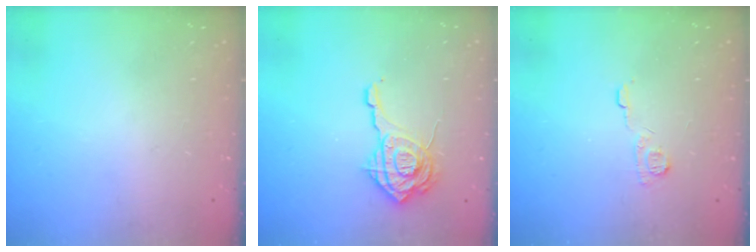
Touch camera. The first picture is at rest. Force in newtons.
{"total": 13.9, "press": 13.8, "slide": 1.5}
{"total": 6.2, "press": 6.2, "slide": 0.7}